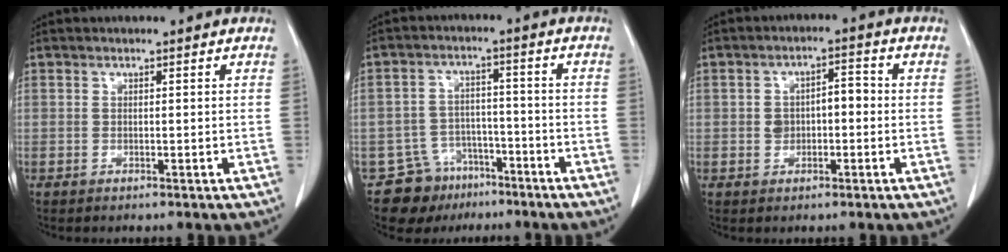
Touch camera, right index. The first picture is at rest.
{"total": 7.9, "force": [-5.6, 5.5, 0.5], "torque": [-0.005, 0.027, -0.085]}
{"total": 4.5, "force": [-0.3, 2.6, 3.6], "torque": [-0.064, 0.026, -0.002]}